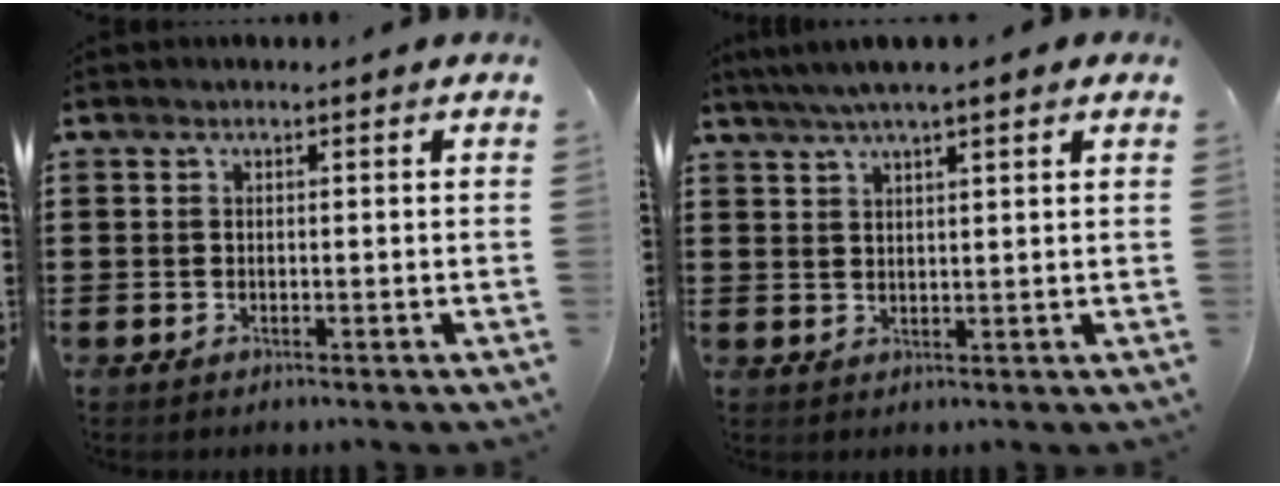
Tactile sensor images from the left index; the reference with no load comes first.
{"total": 3.9, "force": [3.0, 0.2, 2.6], "torque": [-0.056, 0.001, 0.053]}